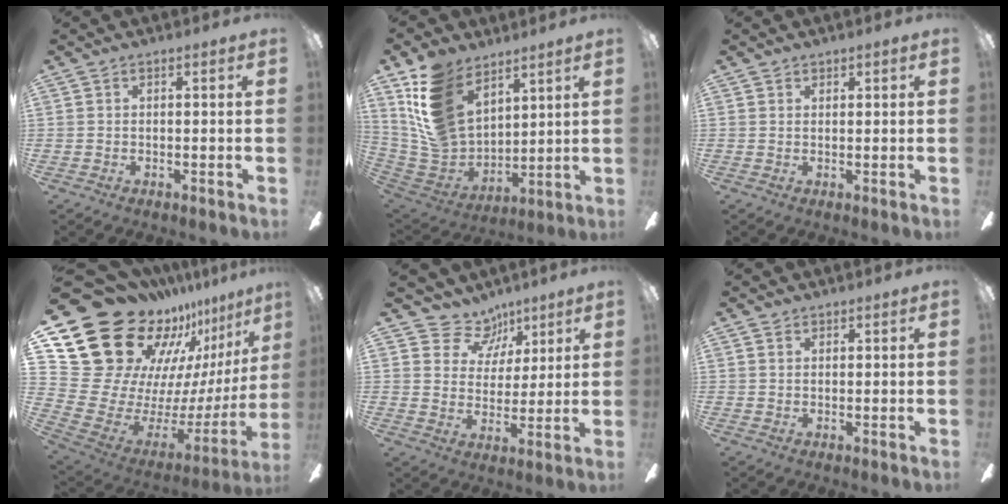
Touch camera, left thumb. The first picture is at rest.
{"total": 17.0, "force": [9.8, 10.9, 8.6], "torque": [-0.213, -0.050, 0.189]}
{"total": 1.2, "force": [1.0, 0.5, 0.0], "torque": [0.000, 0.000, 0.020]}
{"total": 25.8, "force": [17.6, 15.3, 11.2], "torque": [-0.176, -0.171, 0.371]}
{"total": 10.2, "force": [7.0, 7.2, 2.0], "torque": [-0.039, -0.044, 0.133]}
{"total": 1.1, "force": [0.8, 0.7, 0.1], "torque": [-0.003, 0.002, 0.016]}